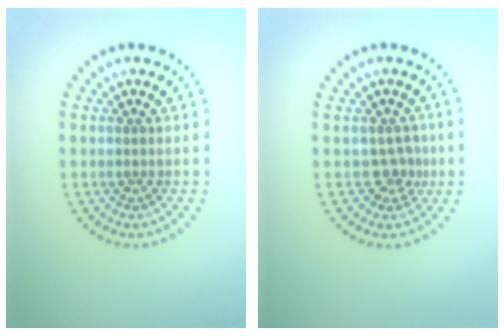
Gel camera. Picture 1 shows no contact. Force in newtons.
{"total": 1.9, "press": 1.6, "slide": 0.9}